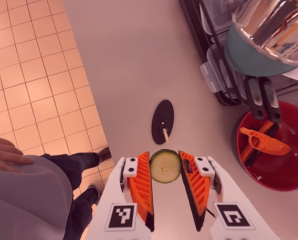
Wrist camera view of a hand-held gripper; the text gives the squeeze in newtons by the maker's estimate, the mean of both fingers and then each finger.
{"total": 7.5, "left": 7.6, "right": 7.3}